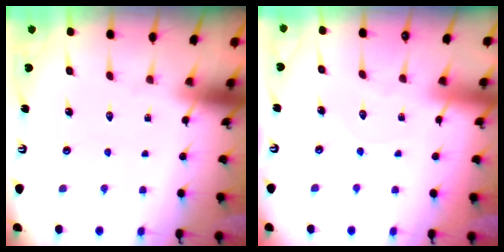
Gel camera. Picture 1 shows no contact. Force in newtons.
{"total": 3.4, "press": 3.4, "slide": 0.3}